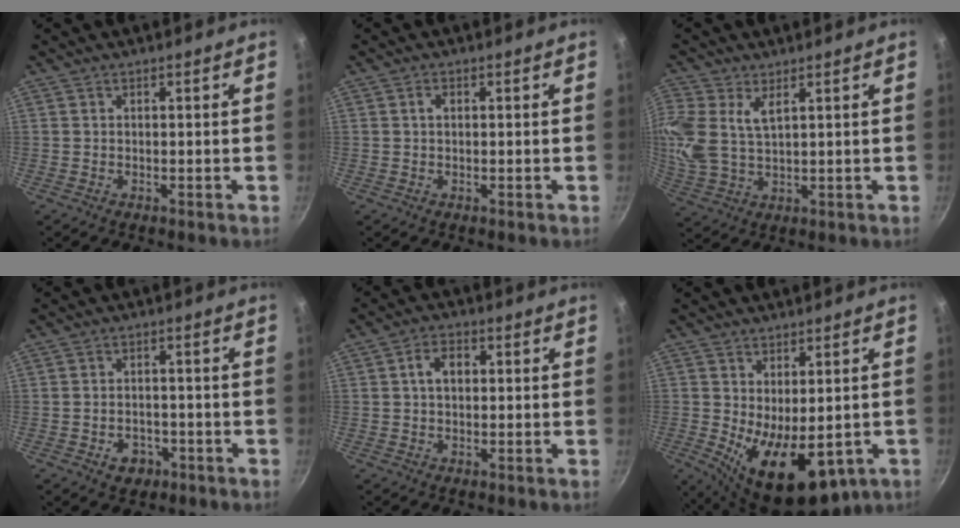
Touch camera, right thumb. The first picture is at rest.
{"total": 1.3, "force": [0.2, 0.9, 0.9], "torque": [-0.016, 0.005, 0.002]}
{"total": 10.3, "force": [4.0, 5.9, 7.4], "torque": [-0.167, -0.009, 0.084]}
{"total": 4.4, "force": [-2.0, 3.3, 2.1], "torque": [-0.020, 0.019, -0.022]}
{"total": 4.6, "force": [0.6, 3.2, 3.3], "torque": [-0.041, 0.012, 0.005]}
{"total": 13.9, "force": [-2.5, 7.3, 11.5], "torque": [-0.145, -0.029, -0.014]}